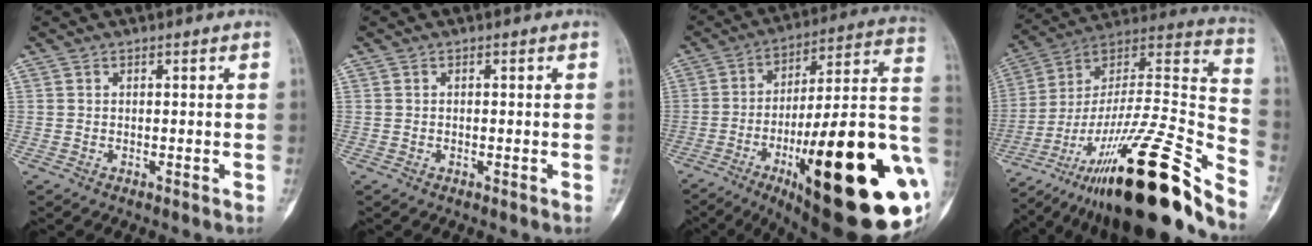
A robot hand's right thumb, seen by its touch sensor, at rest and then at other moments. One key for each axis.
{"total": 0.0}
{"total": 36.6, "fx": -10.0, "fy": 9.6, "fz": 33.9, "tx": -0.412, "ty": 0.026, "tz": -0.145}
{"total": 35.3, "fx": -23.7, "fy": 7.0, "fz": 25.2, "tx": -0.357, "ty": 0.075, "tz": -0.385}